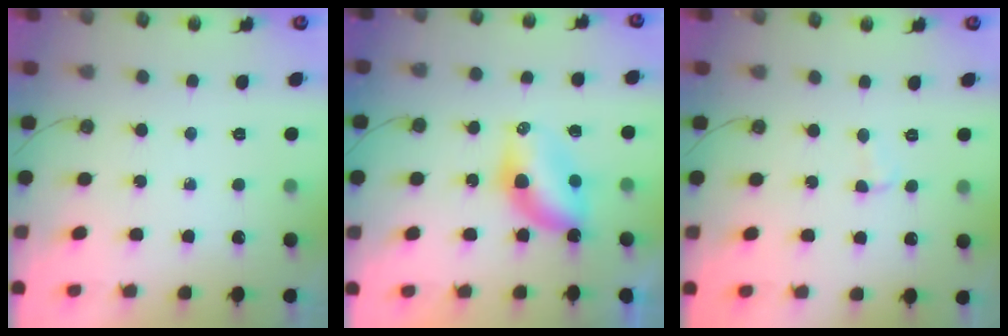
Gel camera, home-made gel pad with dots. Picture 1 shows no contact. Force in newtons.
{"total": 6.9, "press": 6.9, "slide": 0.3}
{"total": 2.8, "press": 2.7, "slide": 0.3}